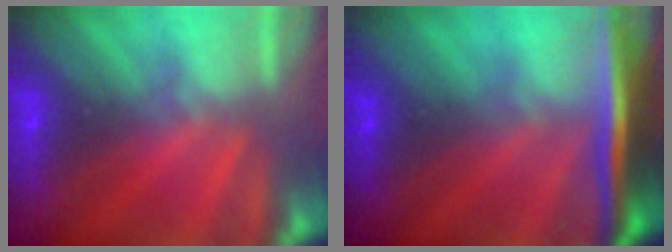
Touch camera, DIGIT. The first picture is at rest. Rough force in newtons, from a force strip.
{"total": 7.2}